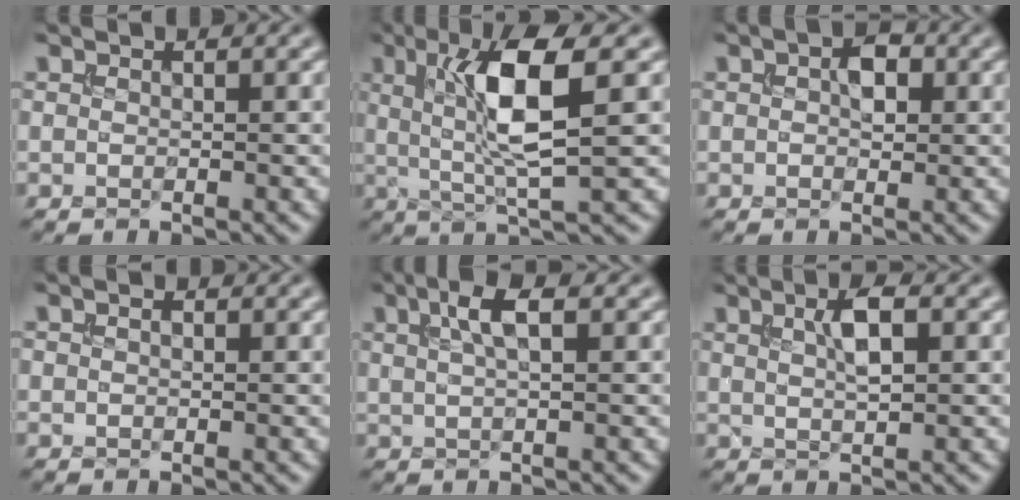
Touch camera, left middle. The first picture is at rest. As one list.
[{"total": 7.1, "force": [1.3, 1.3, 6.9], "torque": [-0.126, -0.002, 0.030]}, {"total": 2.4, "force": [0.2, 1.5, 1.8], "torque": [-0.024, 0.005, 0.000]}, {"total": 0.7, "force": [-0.2, 0.5, 0.5], "torque": [-0.005, 0.000, -0.003]}, {"total": 3.0, "force": [1.1, 0.8, 2.7], "torque": [-0.044, 0.008, 0.020]}, {"total": 2.8, "force": [0.8, 0.7, 2.6], "torque": [-0.044, 0.007, 0.015]}]